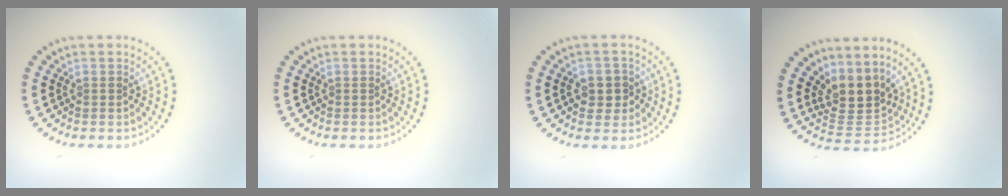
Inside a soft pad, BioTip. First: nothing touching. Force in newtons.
{"total": 0.0}
{"total": 2.5, "press": 2.5, "slide": 0.4}
{"total": 3.9, "press": 3.0, "slide": 2.6}